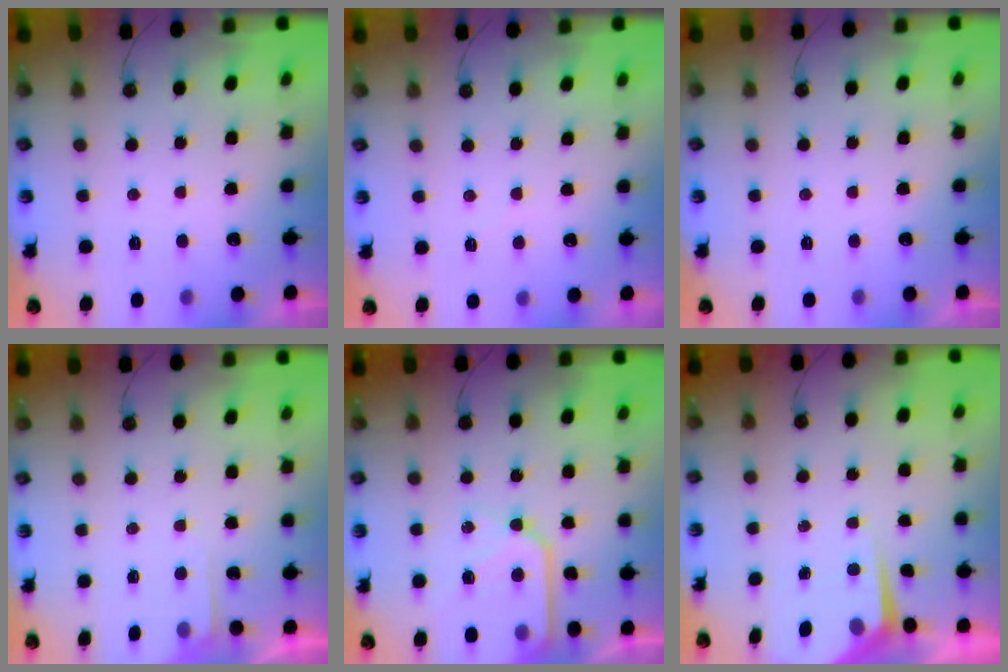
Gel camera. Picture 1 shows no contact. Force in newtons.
{"total": 2.0, "press": 2.0, "slide": 0.3}
{"total": 0.0}
{"total": 3.7, "press": 3.7, "slide": 0.4}
{"total": 14.8, "press": 14.7, "slide": 1.5}
{"total": 4.4, "press": 4.4, "slide": 0.5}